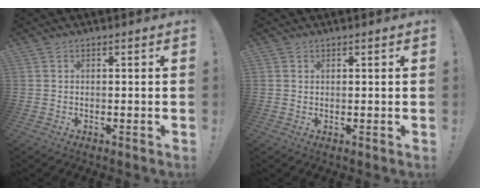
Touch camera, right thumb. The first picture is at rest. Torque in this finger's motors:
{"motor_torque": [-0.16, -0.13, -0.19, 0.28, 0.01]}